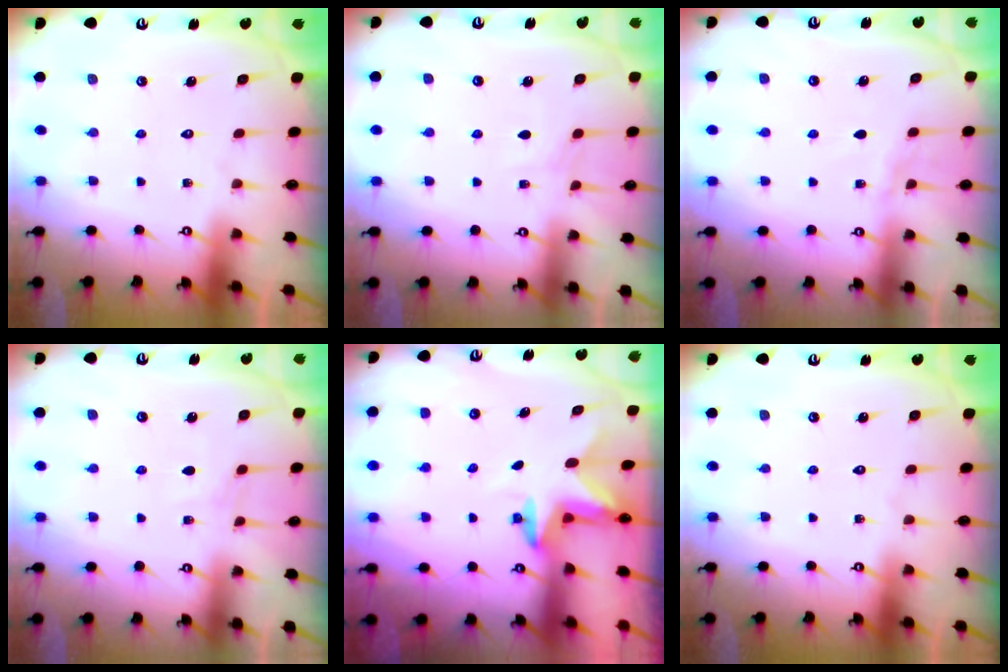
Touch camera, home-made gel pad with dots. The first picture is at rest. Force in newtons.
{"total": 3.7, "press": 3.6, "slide": 0.5}
{"total": 4.3, "press": 4.3, "slide": 0.5}
{"total": 4.0, "press": 3.9, "slide": 0.5}
{"total": 2.6, "press": 2.5, "slide": 0.4}
{"total": 0.0}